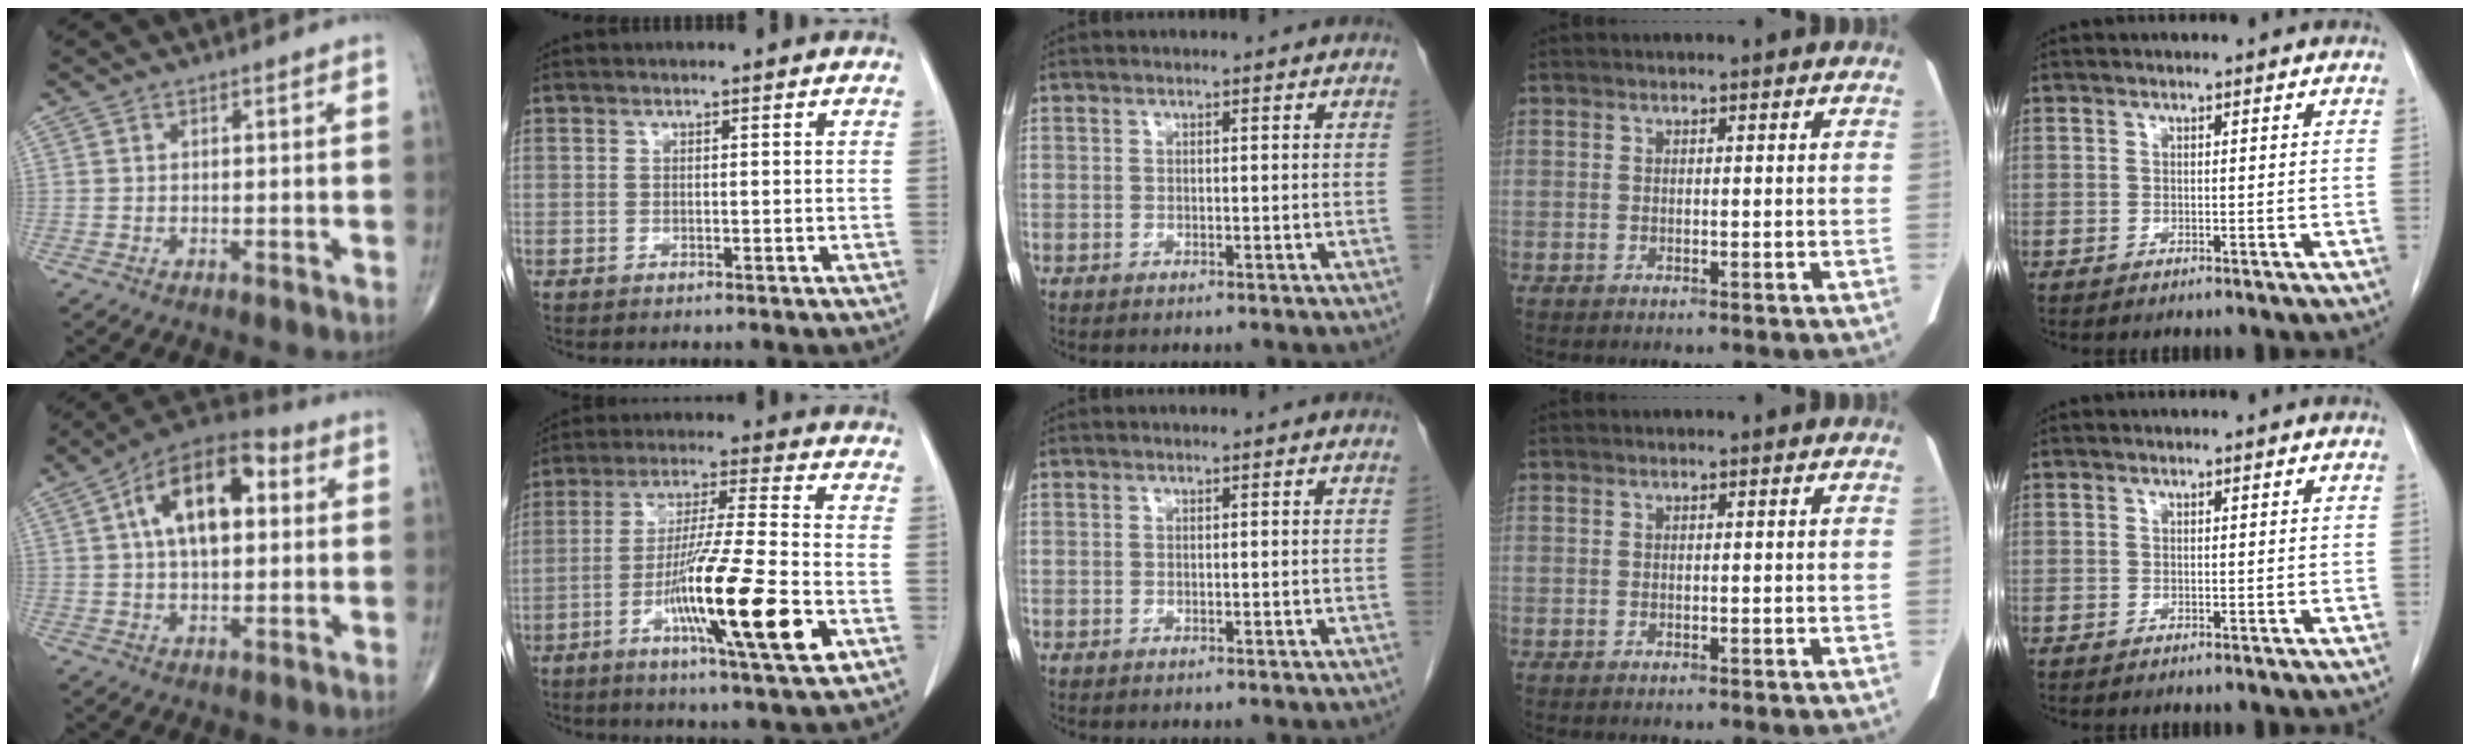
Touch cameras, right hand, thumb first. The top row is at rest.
{"thumb": {"total": 15.6, "force": [3.4, 8.2, 12.9], "torque": [-0.197, 0.027, 0.047]}, "index": {"total": 17.3, "force": [-6.1, 0.1, 16.2], "torque": [-0.292, -0.022, -0.106]}}